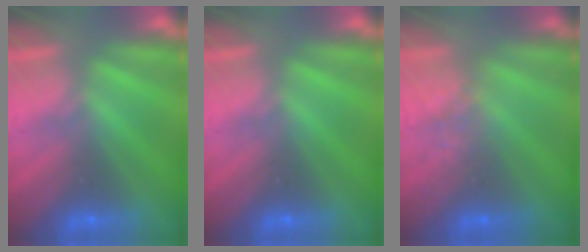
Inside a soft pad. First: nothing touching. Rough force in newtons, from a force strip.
{"total": 0.0}
{"total": 2.3}